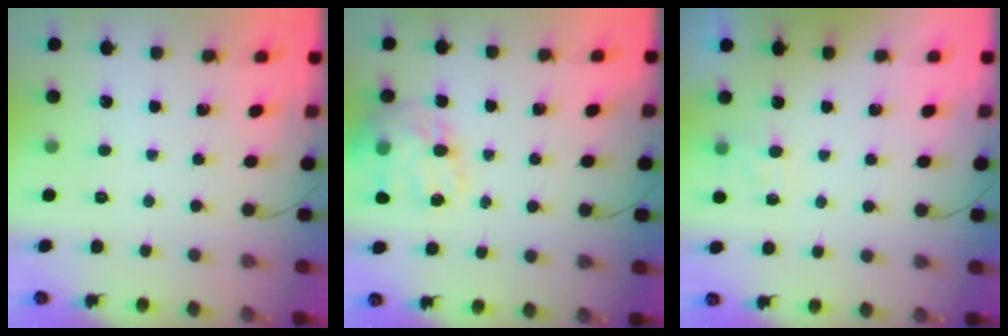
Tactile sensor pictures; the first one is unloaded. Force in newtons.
{"total": 17.8, "press": 17.4, "slide": 3.9}
{"total": 3.0, "press": 2.9, "slide": 1.1}